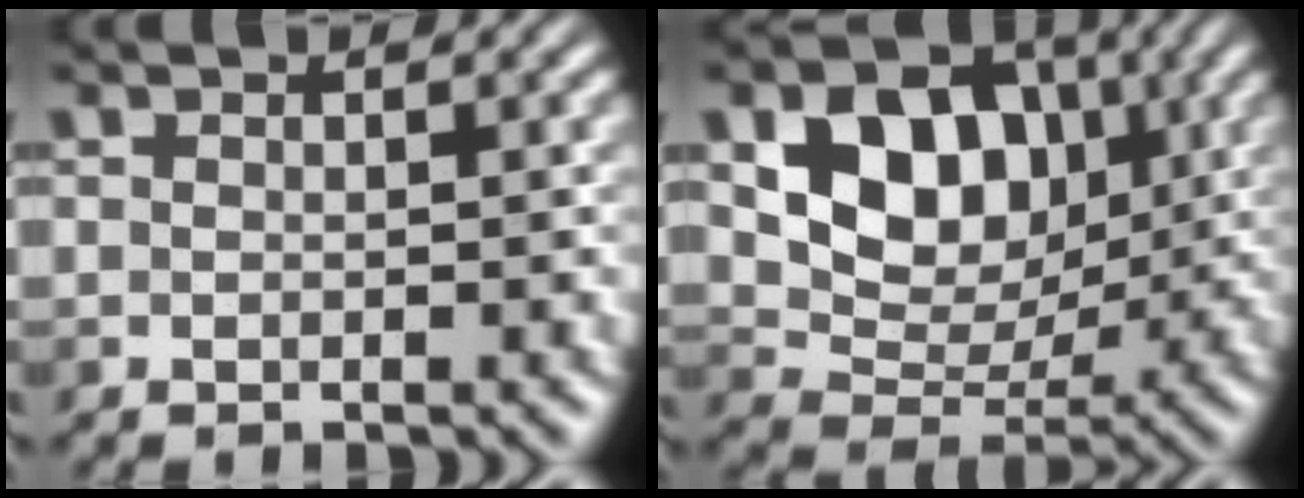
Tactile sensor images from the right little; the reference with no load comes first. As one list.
[{"total": 8.5, "force": [1.7, 6.4, 5.3], "torque": [-0.096, -0.008, 0.026]}]